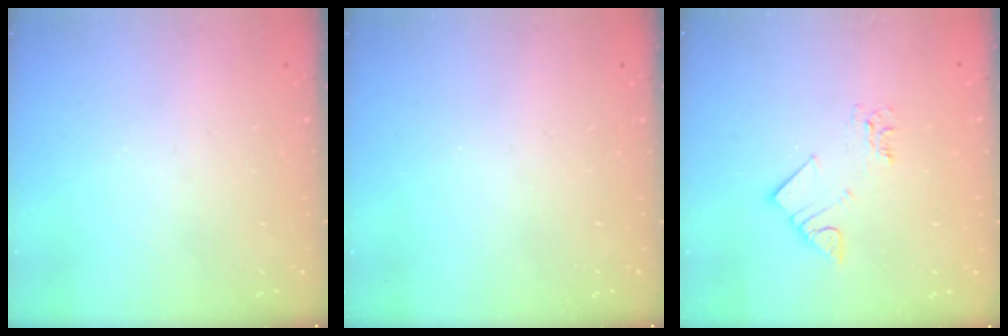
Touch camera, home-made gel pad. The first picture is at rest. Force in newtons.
{"total": 0.0}
{"total": 3.4, "press": 3.4, "slide": 0.2}